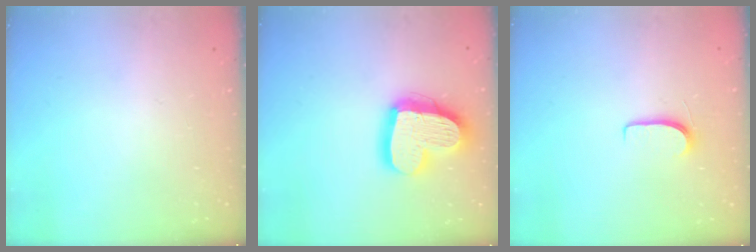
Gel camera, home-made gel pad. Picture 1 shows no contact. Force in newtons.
{"total": 19.3, "press": 19.3, "slide": 1.6}
{"total": 5.4, "press": 5.4, "slide": 0.6}